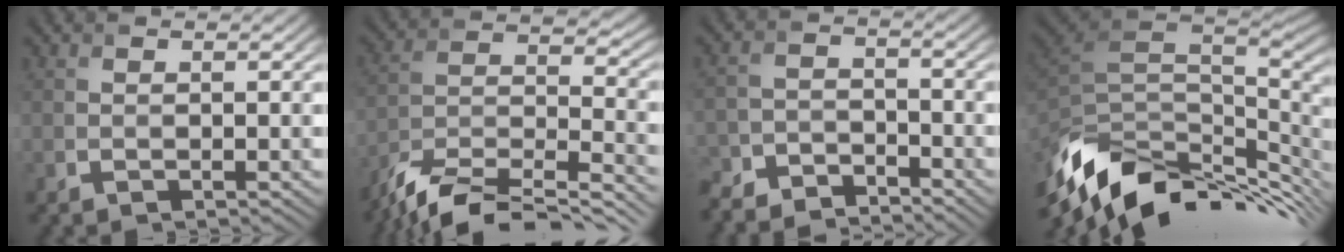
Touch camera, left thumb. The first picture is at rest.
{"total": 13.3, "force": [-11.0, 3.7, 6.5], "torque": [-0.136, 0.000, -0.199]}
{"total": 6.2, "force": [-5.9, 1.6, 1.2], "torque": [-0.026, -0.009, -0.122]}
{"total": 14.7, "force": [-6.0, 6.4, 11.7], "torque": [-0.238, -0.016, -0.112]}